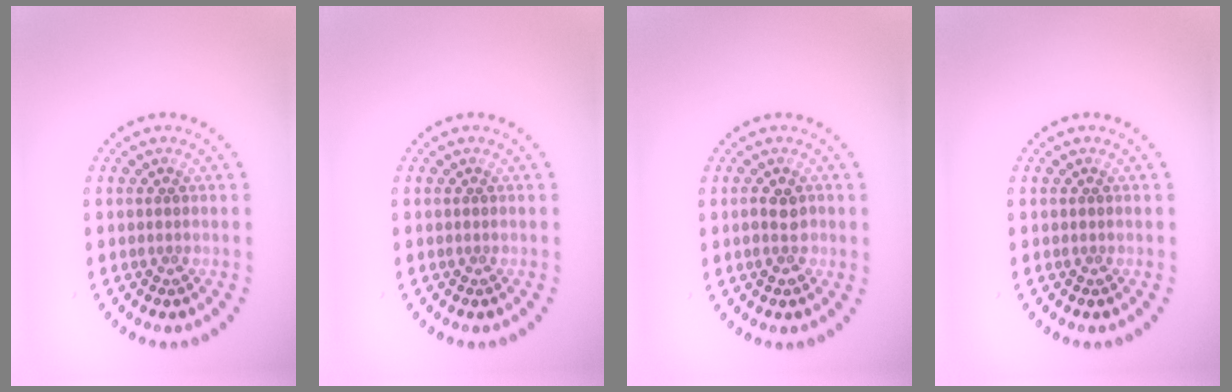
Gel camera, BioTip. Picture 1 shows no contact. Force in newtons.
{"total": 0.0}
{"total": 1.9, "press": 1.8, "slide": 0.5}
{"total": 0.0}